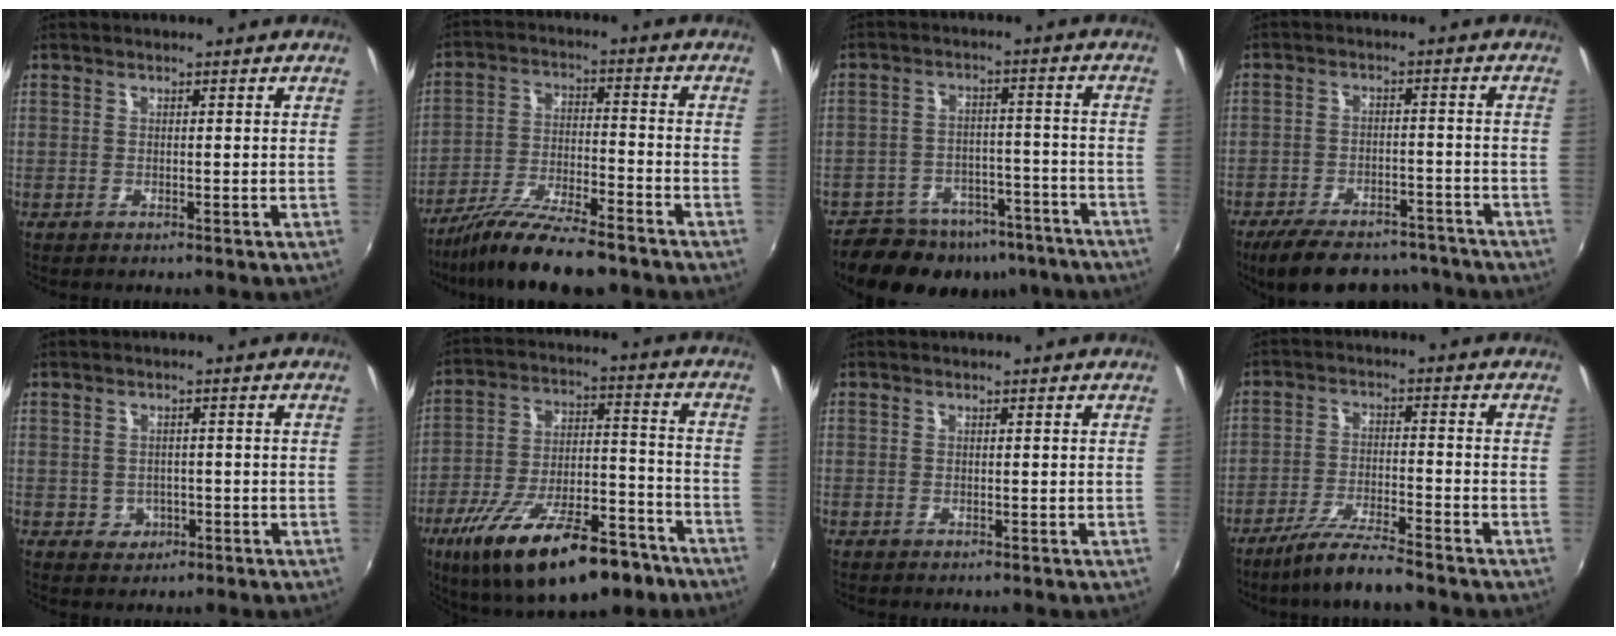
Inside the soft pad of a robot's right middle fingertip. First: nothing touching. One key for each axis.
{"total": 13.5, "fx": -11.2, "fy": 2.2, "fz": 7.3, "tx": -0.150, "ty": -0.024, "tz": -0.195}
{"total": 19.4, "fx": -15.0, "fy": 9.3, "fz": 8.1, "tx": -0.166, "ty": 0.008, "tz": -0.192}
{"total": 16.3, "fx": -13.4, "fy": 6.1, "fz": 7.0, "tx": -0.148, "ty": -0.001, "tz": -0.184}
{"total": 3.1, "fx": -0.9, "fy": 2.9, "fz": 0.8, "tx": -0.020, "ty": 0.003, "tz": -0.007}
{"total": 24.6, "fx": -15.9, "fy": 9.3, "fz": 16.4, "tx": -0.285, "ty": -0.024, "tz": -0.237}
{"total": 0.0}
{"total": 8.8, "fx": -7.3, "fy": 0.4, "fz": 4.8, "tx": -0.107, "ty": -0.010, "tz": -0.129}